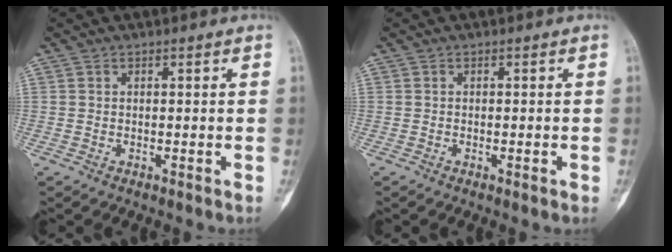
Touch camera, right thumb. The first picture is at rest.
{"total": 0.9, "force": [-0.3, 0.2, 0.8], "torque": [-0.014, -0.002, -0.003]}